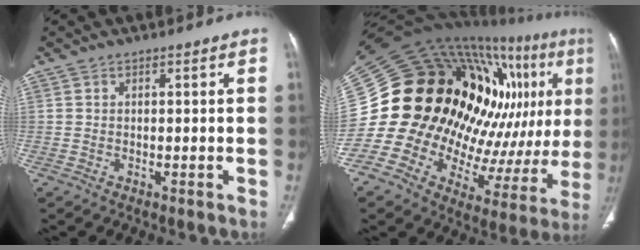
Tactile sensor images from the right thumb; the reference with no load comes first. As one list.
[{"total": 36.2, "force": [7.4, 18.0, 30.5], "torque": [-0.440, 0.058, 0.125]}]